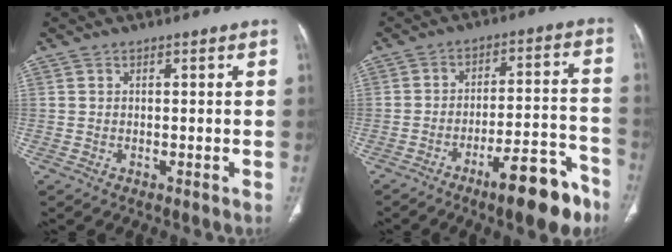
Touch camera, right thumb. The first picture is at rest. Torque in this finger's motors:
{"motor_torque": [1.79, 2.00, -0.04, -0.08, 0.28]}